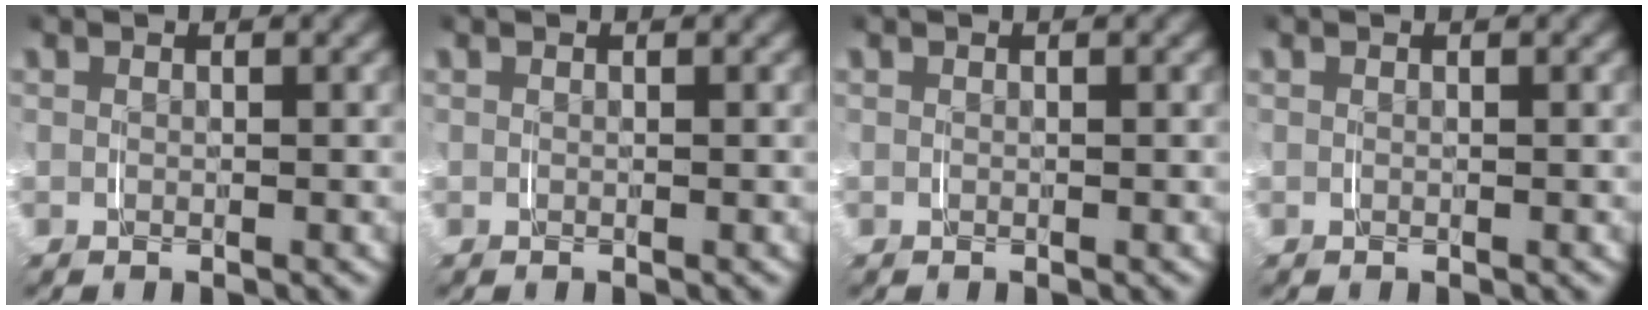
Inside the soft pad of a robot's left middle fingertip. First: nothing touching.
{"total": 0.0}
{"total": 0.0}
{"total": 0.0}